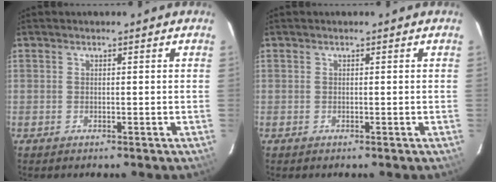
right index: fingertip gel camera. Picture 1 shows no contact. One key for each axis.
{"total": 0.0}